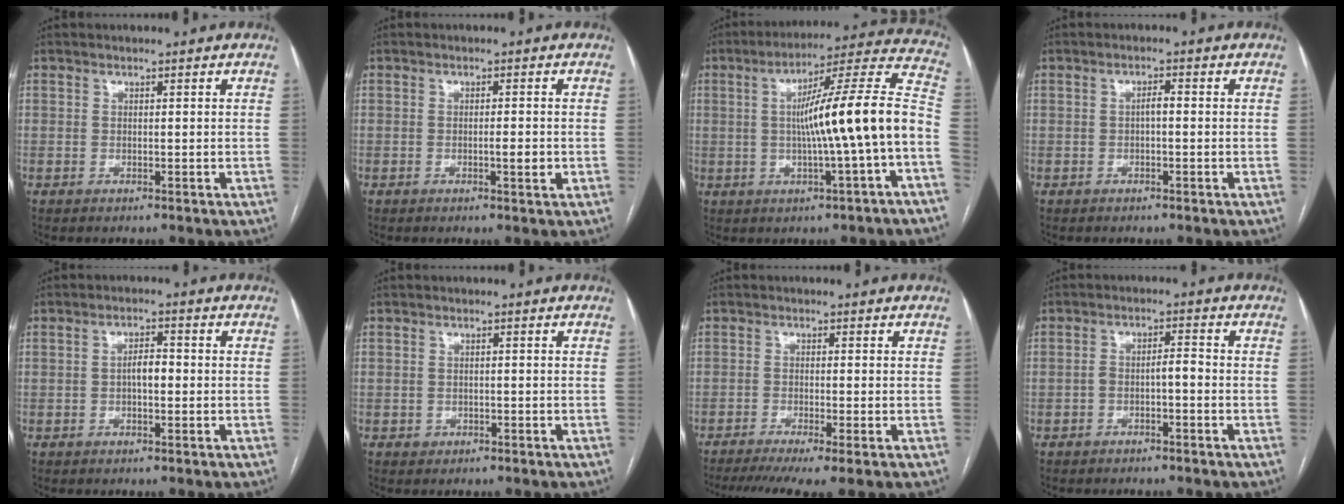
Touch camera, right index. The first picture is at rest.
{"total": 2.0, "force": [-0.5, 0.3, 1.9], "torque": [-0.030, -0.001, -0.007]}
{"total": 16.5, "force": [-1.8, -0.4, 16.4], "torque": [-0.239, 0.027, -0.031]}
{"total": 1.4, "force": [-0.1, 0.4, 1.3], "torque": [-0.023, 0.004, -0.001]}
{"total": 3.0, "force": [-0.2, 1.2, 2.7], "torque": [-0.044, 0.007, -0.003]}
{"total": 1.3, "force": [-0.4, 1.2, 0.1], "torque": [0.001, 0.004, -0.003]}
{"total": 7.7, "force": [-5.5, 0.5, 5.5], "torque": [-0.088, -0.013, -0.089]}
{"total": 2.7, "force": [-1.1, 0.8, 2.4], "torque": [-0.040, 0.016, -0.016]}